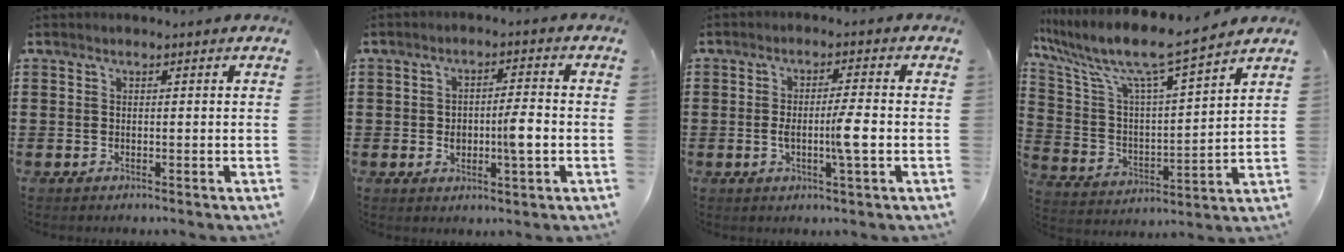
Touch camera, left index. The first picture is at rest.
{"total": 5.2, "force": [-0.7, 1.5, 5.0], "torque": [-0.079, 0.001, -0.016]}
{"total": 5.3, "force": [-0.9, 0.2, 5.2], "torque": [-0.098, -0.006, -0.022]}
{"total": 9.2, "force": [7.8, 0.6, 4.9], "torque": [-0.131, -0.054, 0.123]}